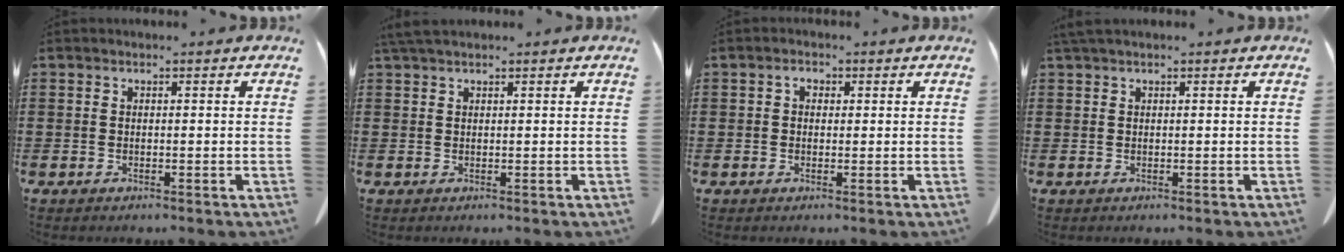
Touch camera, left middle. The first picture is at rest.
{"total": 1.8, "force": [1.4, 0.3, 1.1], "torque": [-0.026, 0.001, 0.026]}
{"total": 1.5, "force": [0.2, 1.1, 1.0], "torque": [-0.022, 0.009, 0.003]}
{"total": 0.9, "force": [0.6, 0.1, 0.7], "torque": [-0.015, 0.001, 0.012]}